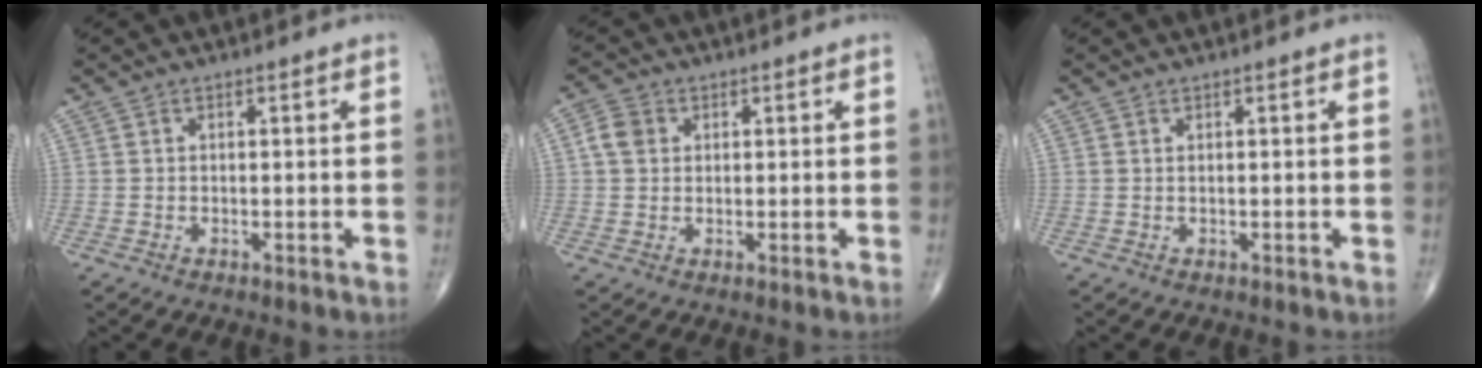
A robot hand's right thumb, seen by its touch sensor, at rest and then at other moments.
{"total": 3.6, "force": [0.7, 3.0, 1.9], "torque": [-0.032, 0.008, 0.008]}
{"total": 0.0}